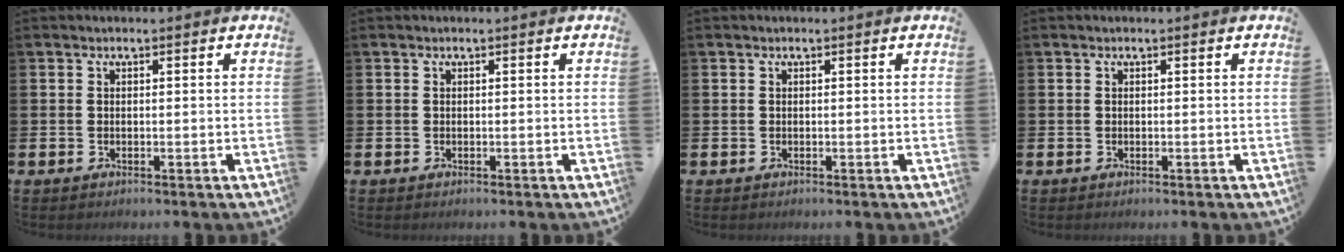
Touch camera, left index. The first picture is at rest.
{"total": 0.0}
{"total": 0.0}
{"total": 0.0}